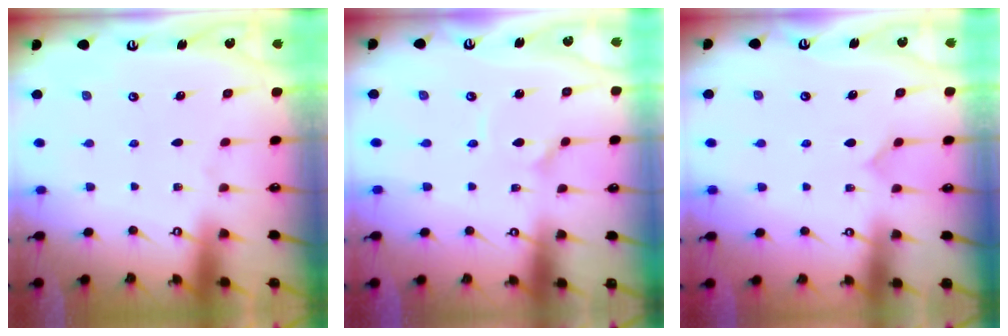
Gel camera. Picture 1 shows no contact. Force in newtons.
{"total": 2.1, "press": 2.1, "slide": 0.1}
{"total": 3.3, "press": 3.3, "slide": 0.4}